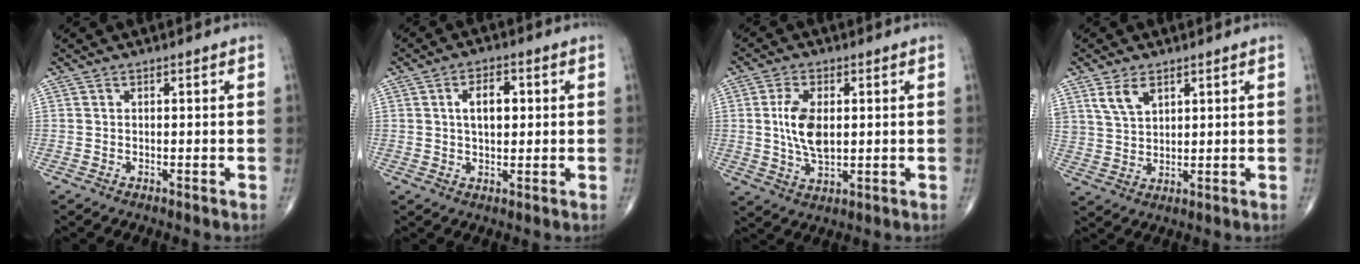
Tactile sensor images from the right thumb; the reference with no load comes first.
{"total": 6.1, "force": [1.2, 3.4, 4.8], "torque": [-0.068, 0.005, 0.017]}
{"total": 8.4, "force": [1.0, 4.5, 7.0], "torque": [-0.134, -0.007, 0.022]}
{"total": 5.4, "force": [3.1, 3.1, 3.1], "torque": [-0.050, -0.015, 0.068]}